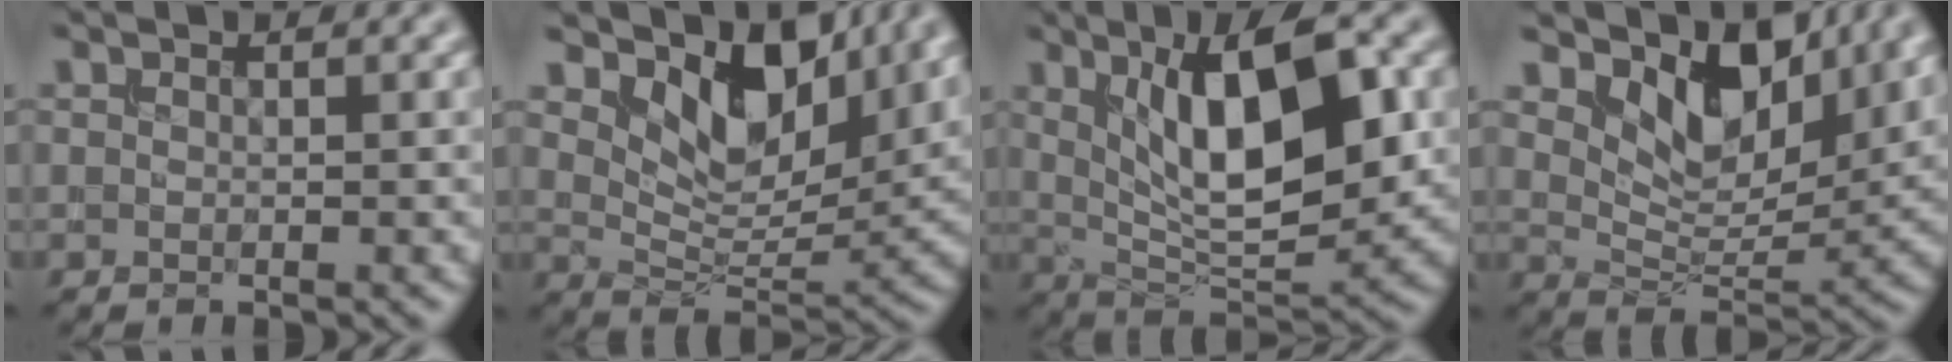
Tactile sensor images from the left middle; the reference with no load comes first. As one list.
[{"total": 9.2, "force": [5.3, 4.6, 5.9], "torque": [-0.093, -0.005, 0.090]}, {"total": 10.7, "force": [2.6, 3.9, 9.6], "torque": [-0.148, -0.001, 0.043]}, {"total": 8.3, "force": [4.9, 4.2, 5.2], "torque": [-0.084, -0.009, 0.078]}]